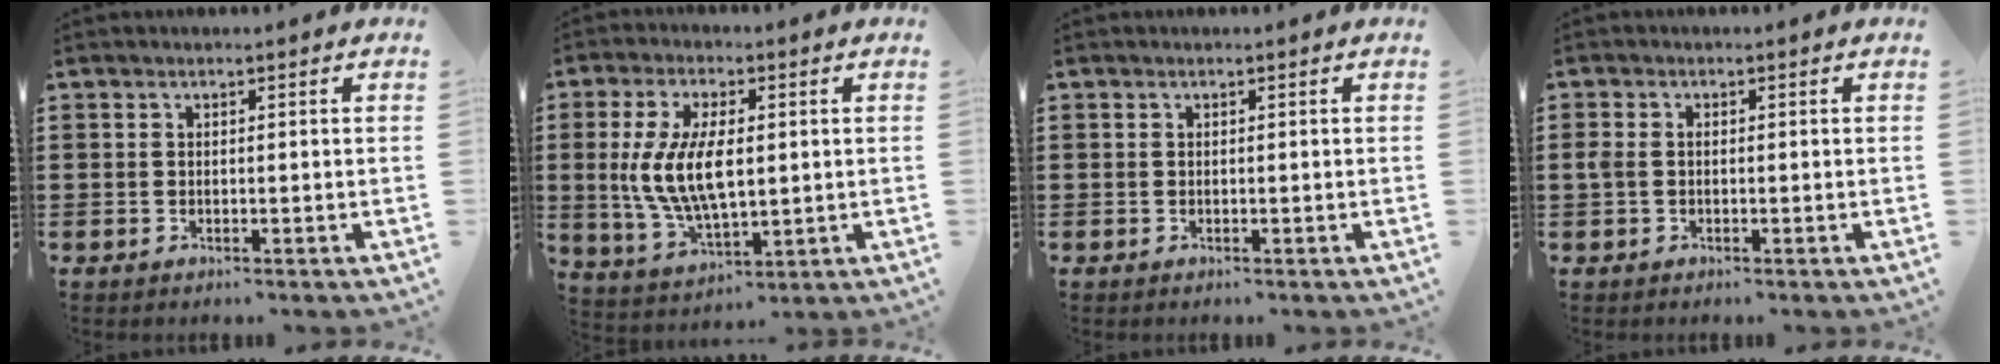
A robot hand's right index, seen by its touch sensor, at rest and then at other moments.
{"total": 9.7, "force": [0.7, 4.3, 8.7], "torque": [-0.195, -0.001, 0.007]}
{"total": 0.0}
{"total": 1.4, "force": [-0.1, 1.0, 1.0], "torque": [-0.029, 0.002, -0.005]}